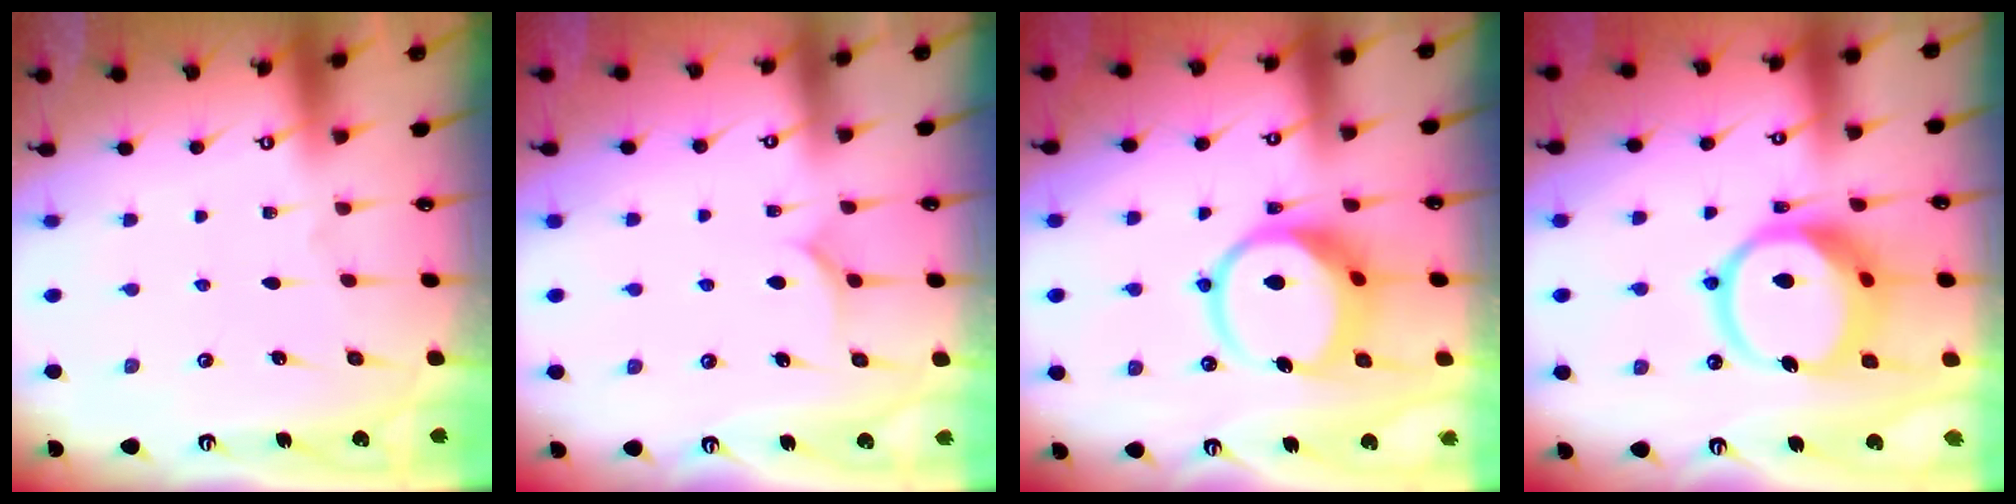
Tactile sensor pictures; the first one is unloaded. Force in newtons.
{"total": 3.7, "press": 3.6, "slide": 0.4}
{"total": 12.2, "press": 12.1, "slide": 1.5}
{"total": 17.7, "press": 17.6, "slide": 2.1}